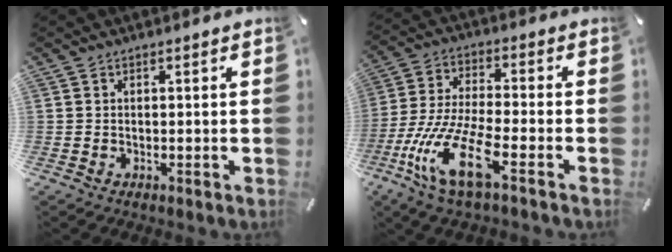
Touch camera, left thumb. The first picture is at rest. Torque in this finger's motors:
{"motor_torque": [-0.20, 1.57, 1.64, 1.13, 0.61]}